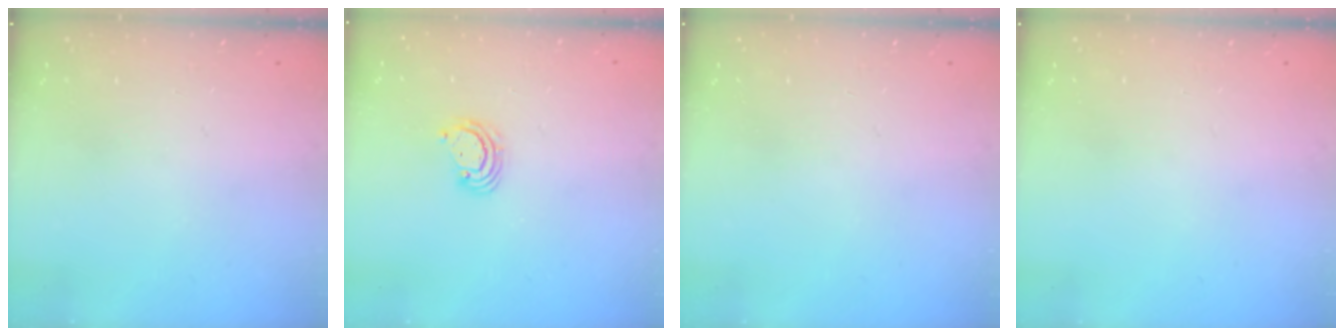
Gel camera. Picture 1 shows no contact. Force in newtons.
{"total": 2.8, "press": 2.8, "slide": 0.3}
{"total": 0.0}
{"total": 0.0}